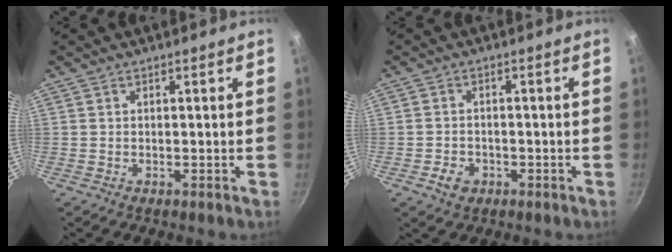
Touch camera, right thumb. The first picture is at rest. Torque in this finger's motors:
{"motor_torque": [-0.25, 0.21, -0.18, -0.01, 0.07]}